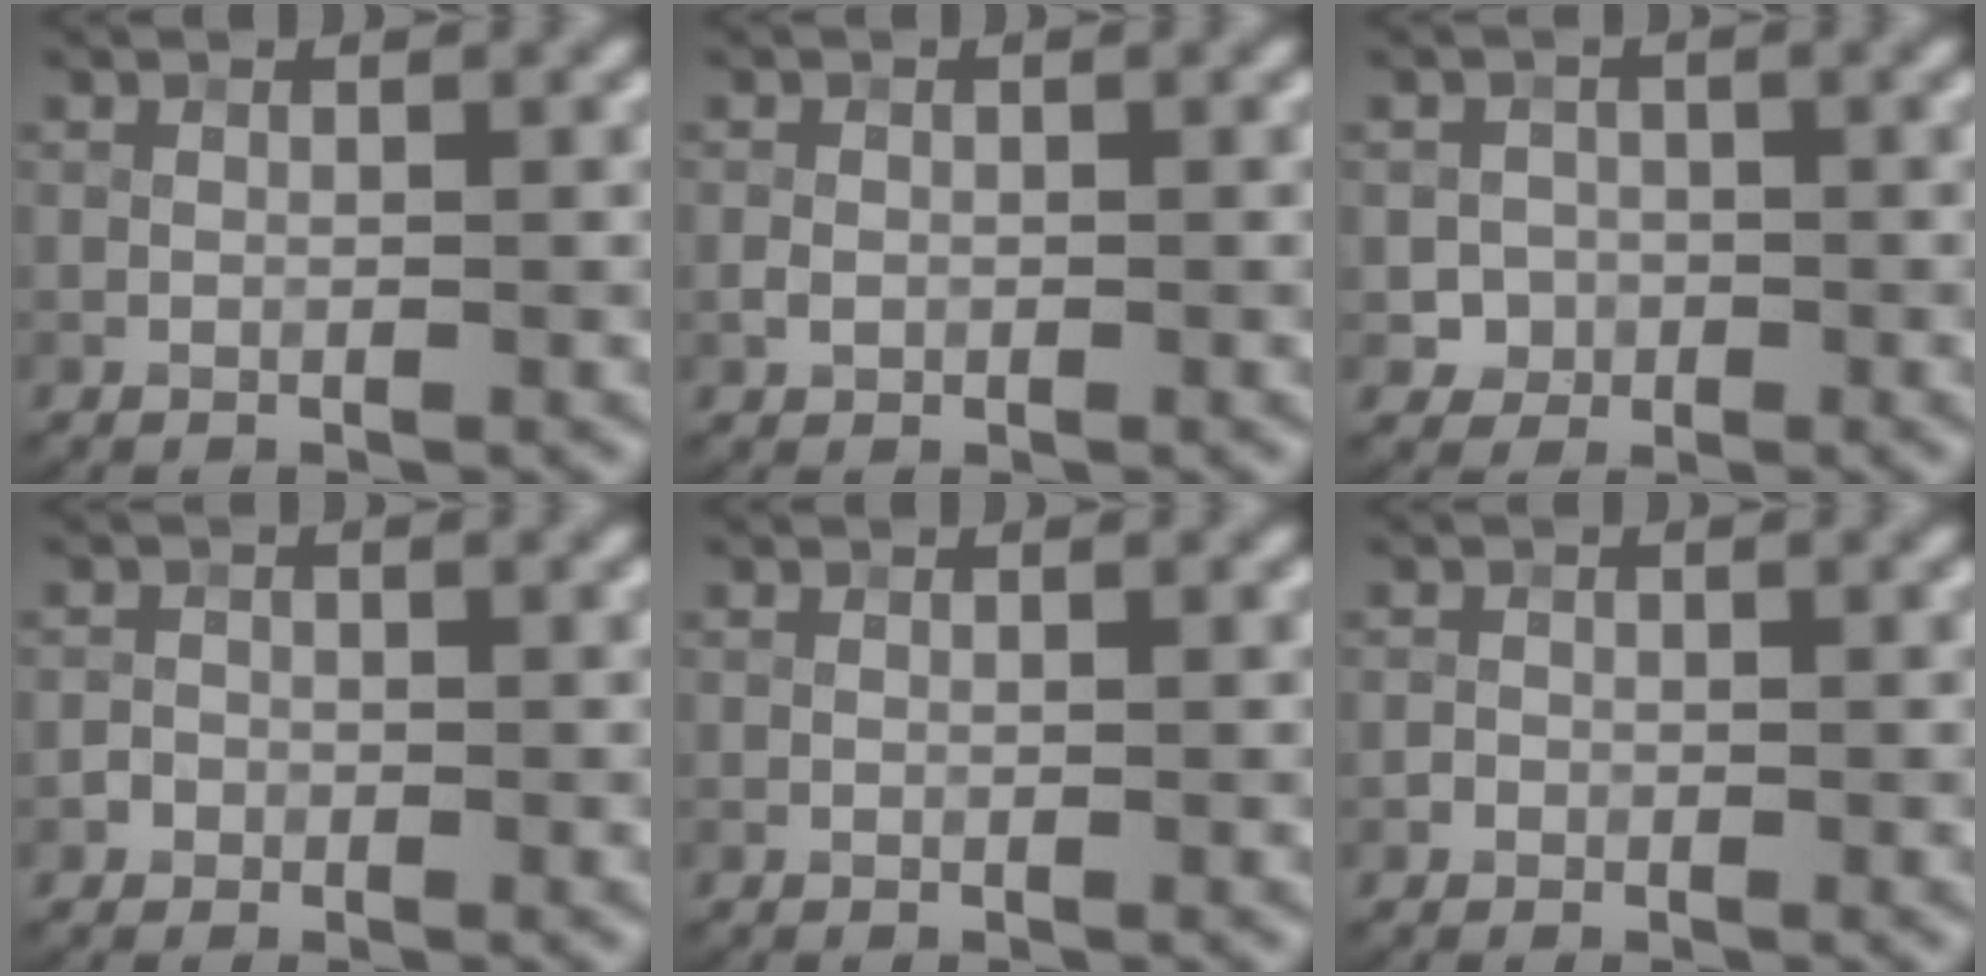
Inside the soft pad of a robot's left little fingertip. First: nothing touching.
{"total": 1.0, "force": [-0.2, 0.9, 0.4], "torque": [-0.009, 0.002, -0.003]}
{"total": 2.0, "force": [-0.4, 1.9, 0.2], "torque": [0.012, -0.001, -0.008]}
{"total": 0.9, "force": [-0.4, 0.8, 0.0], "torque": [0.005, 0.001, -0.010]}
{"total": 0.0}
{"total": 0.6, "force": [-0.3, 0.5, 0.0], "torque": [0.002, -0.001, -0.007]}